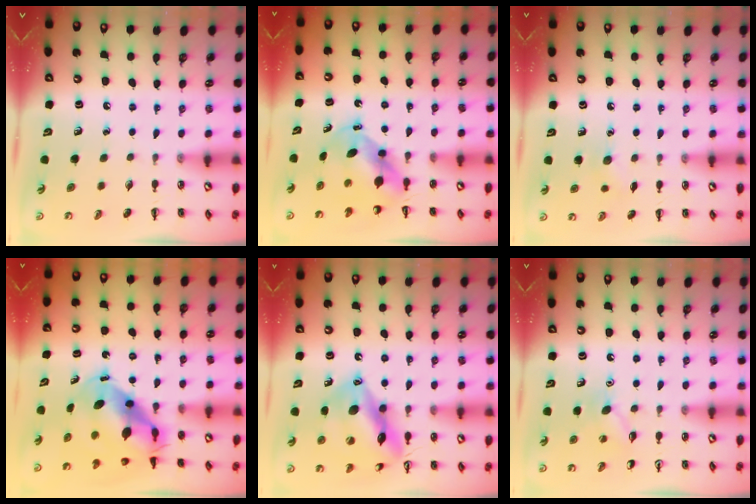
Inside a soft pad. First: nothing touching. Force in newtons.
{"total": 5.5, "press": 5.4, "slide": 1.3}
{"total": 5.8, "press": 5.7, "slide": 1.5}
{"total": 8.8, "press": 8.5, "slide": 2.2}
{"total": 16.0, "press": 15.9, "slide": 2.1}
{"total": 6.7, "press": 6.5, "slide": 1.7}